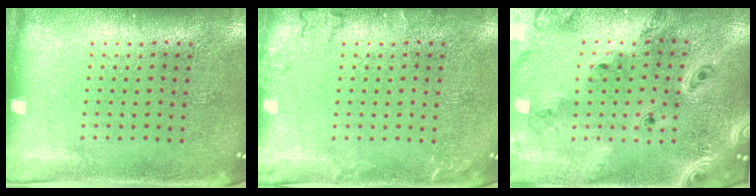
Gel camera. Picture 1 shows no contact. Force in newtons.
{"total": 1.6, "press": 1.6, "slide": 0.3}
{"total": 3.0, "press": 2.5, "slide": 1.7}